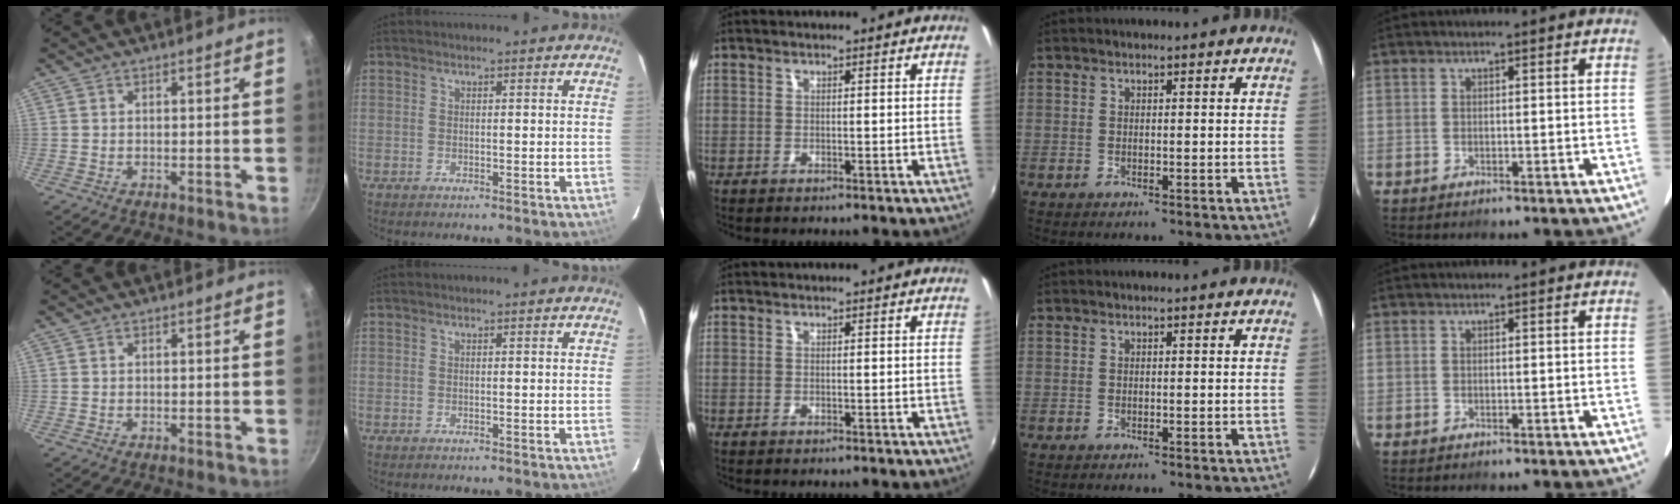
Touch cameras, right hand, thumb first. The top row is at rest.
{}